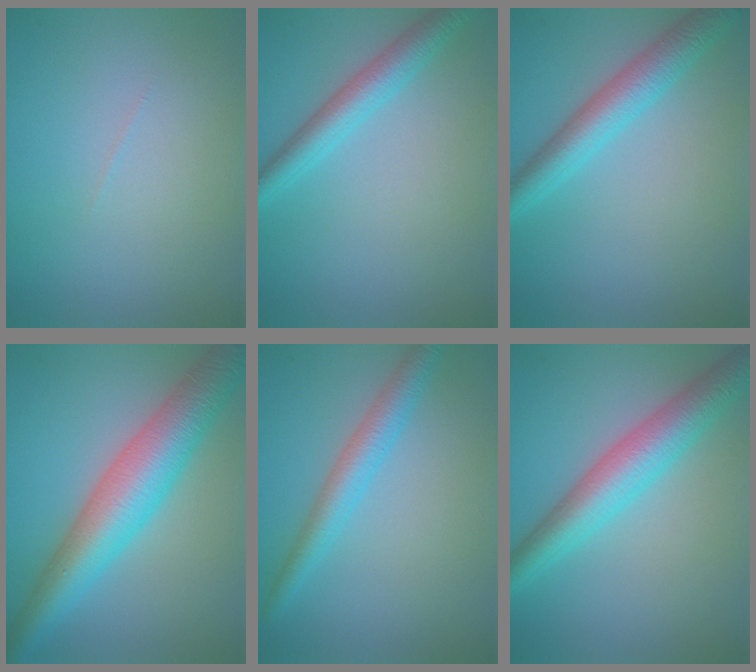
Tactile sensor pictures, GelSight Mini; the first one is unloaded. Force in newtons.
{"total": 3.6, "press": 3.6, "slide": 0.1}
{"total": 4.4, "press": 4.3, "slide": 0.1}
{"total": 7.8, "press": 7.8, "slide": 0.2}
{"total": 3.1, "press": 3.1, "slide": 0.1}
{"total": 5.9, "press": 5.9, "slide": 0.2}